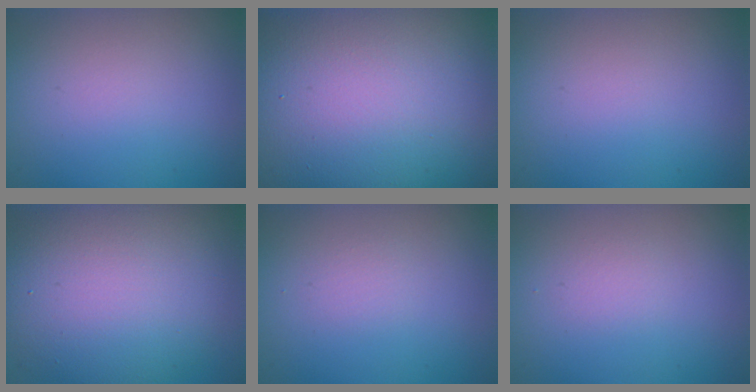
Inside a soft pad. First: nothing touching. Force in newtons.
{"total": 27.9, "press": 27.8, "slide": 1.4}
{"total": 1.6, "press": 1.6, "slide": 0.0}
{"total": 10.1, "press": 10.1, "slide": 0.7}
{"total": 0.8, "press": 0.8, "slide": 0.0}
{"total": 0.7, "press": 0.7, "slide": 0.0}